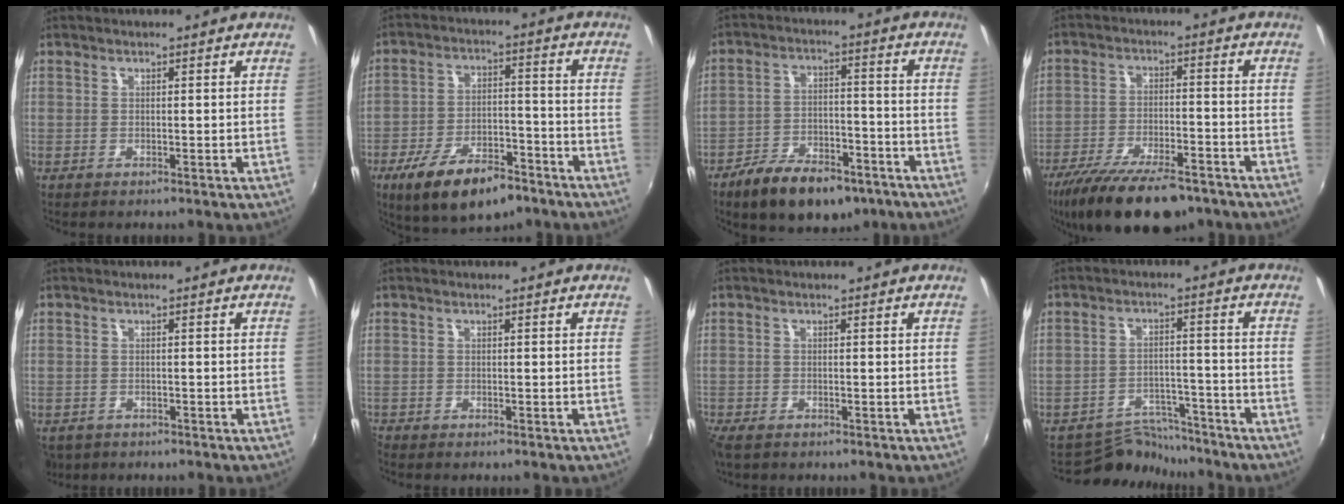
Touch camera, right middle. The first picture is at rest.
{"total": 14.8, "force": [-9.7, 6.1, 9.3], "torque": [-0.183, -0.013, -0.153]}
{"total": 14.5, "force": [-9.9, 6.9, 8.1], "torque": [-0.164, -0.008, -0.152]}
{"total": 17.7, "force": [-13.4, 5.8, 9.9], "torque": [-0.203, -0.041, -0.213]}
{"total": 4.9, "force": [-3.2, 3.1, 2.1], "torque": [-0.054, -0.017, -0.049]}
{"total": 0.7, "force": [-0.7, 0.1, 0.0], "torque": [-0.001, -0.004, -0.017]}
{"total": 2.9, "force": [-2.2, 1.1, 1.4], "torque": [-0.035, -0.015, -0.042]}
{"total": 8.0, "force": [-7.7, 2.2, -0.1], "torque": [-0.015, 0.011, -0.124]}